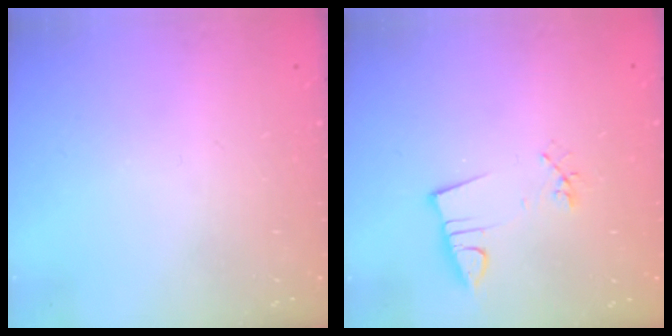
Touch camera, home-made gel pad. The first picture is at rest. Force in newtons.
{"total": 3.5, "press": 2.0, "slide": 2.8}